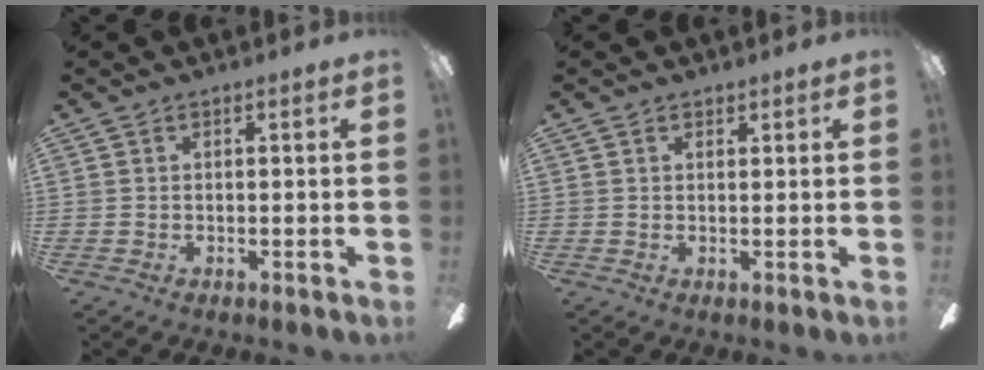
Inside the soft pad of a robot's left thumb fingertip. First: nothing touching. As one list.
[{"total": 1.2, "force": [1.0, 0.6, 0.4], "torque": [0.000, -0.001, 0.016]}]